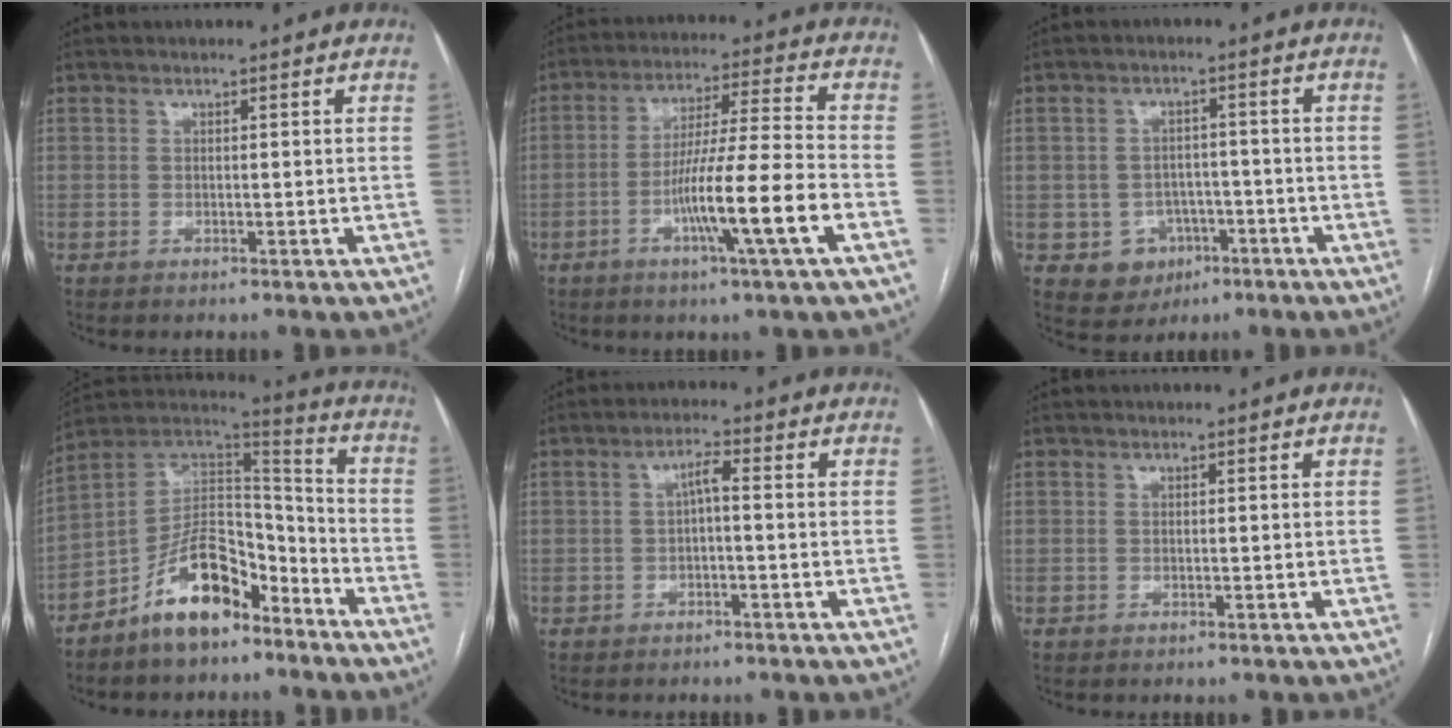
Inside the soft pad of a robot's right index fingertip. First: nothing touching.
{"total": 12.8, "force": [-4.8, -1.0, 11.8], "torque": [-0.208, -0.005, -0.086]}
{"total": 5.8, "force": [-2.3, 5.1, 1.4], "torque": [-0.017, 0.008, -0.023]}
{"total": 13.4, "force": [-8.8, 5.9, 8.1], "torque": [-0.144, 0.035, -0.156]}
{"total": 2.5, "force": [-0.2, 0.4, 2.4], "torque": [-0.043, 0.011, -0.002]}
{"total": 0.0}